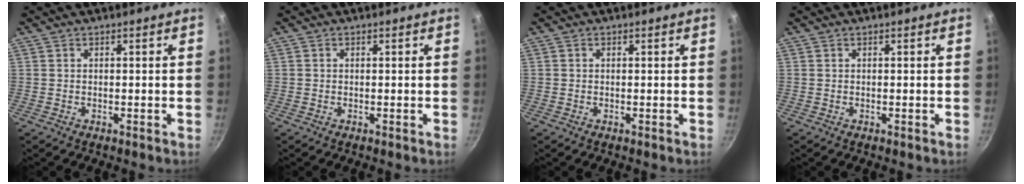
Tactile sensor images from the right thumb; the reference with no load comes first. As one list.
[{"total": 0.0}, {"total": 0.0}, {"total": 0.0}]